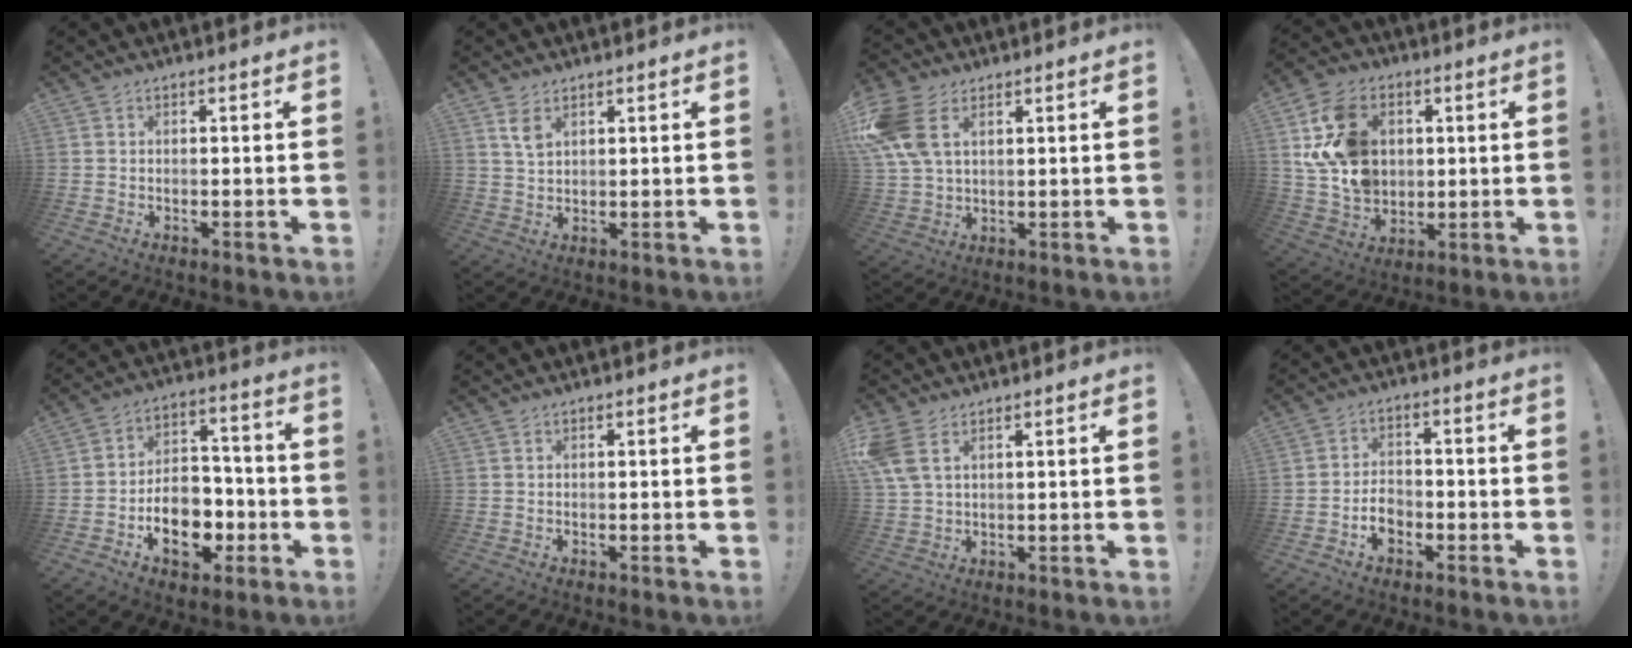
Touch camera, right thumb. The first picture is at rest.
{"total": 4.2, "force": [2.4, 2.1, 2.8], "torque": [-0.040, -0.014, 0.040]}
{"total": 12.6, "force": [5.0, 7.9, 8.5], "torque": [-0.178, -0.010, 0.098]}
{"total": 18.5, "force": [4.4, 14.3, 10.8], "torque": [-0.203, -0.012, 0.090]}
{"total": 14.7, "force": [-5.8, 10.0, 9.0], "torque": [-0.136, 0.043, -0.089]}
{"total": 0.0}
{"total": 7.2, "force": [3.5, 3.9, 4.9], "torque": [-0.108, -0.010, 0.071]}
{"total": 5.6, "force": [-2.8, 3.7, 3.1], "torque": [-0.050, 0.011, -0.049]}